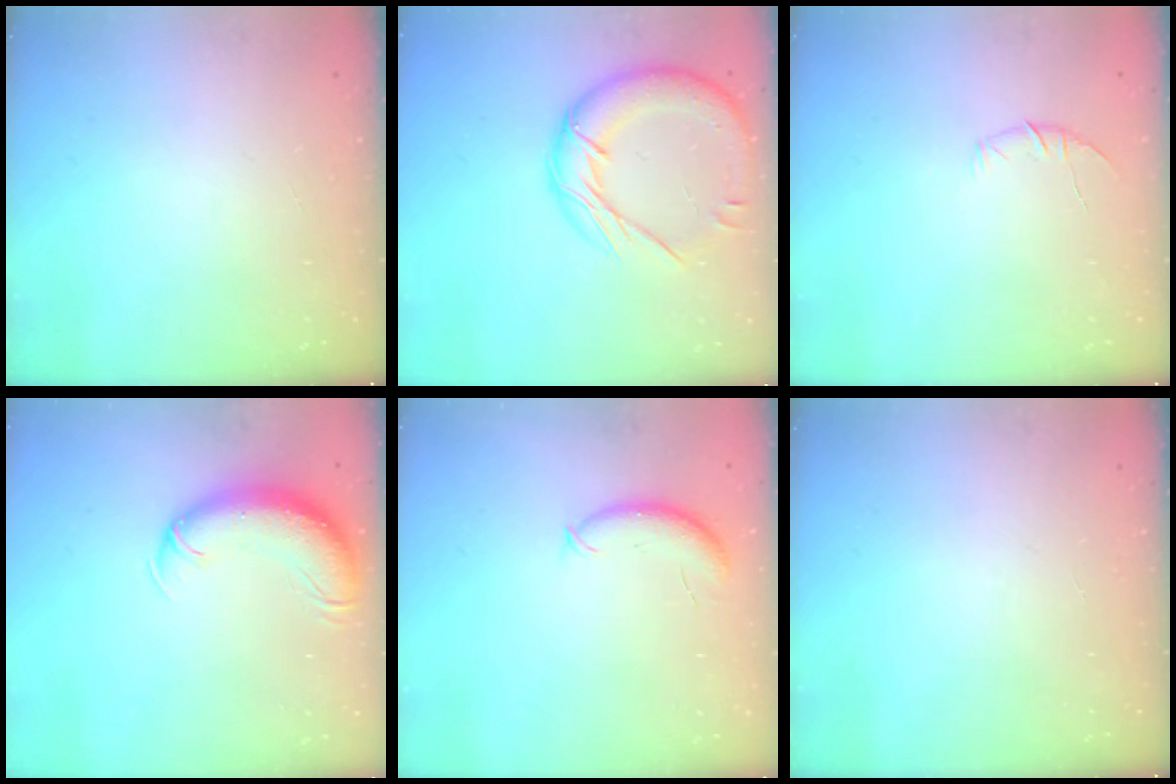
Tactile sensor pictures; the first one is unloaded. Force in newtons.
{"total": 17.9, "press": 17.8, "slide": 1.8}
{"total": 6.4, "press": 6.2, "slide": 1.6}
{"total": 13.3, "press": 12.9, "slide": 3.5}
{"total": 8.0, "press": 7.9, "slide": 1.3}
{"total": 0.0}